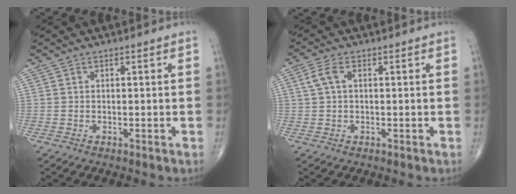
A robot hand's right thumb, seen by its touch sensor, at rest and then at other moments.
{"total": 3.2, "force": [0.7, 1.6, 2.6], "torque": [-0.068, 0.013, 0.015]}